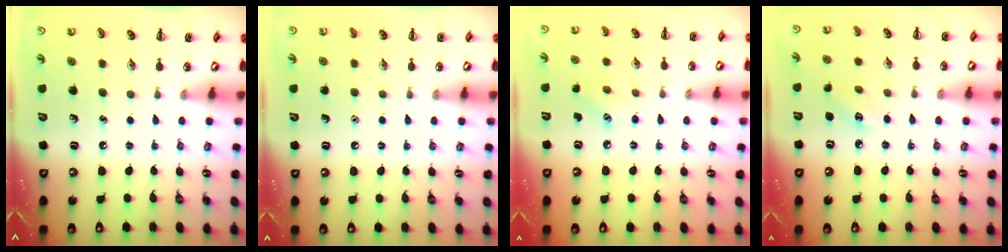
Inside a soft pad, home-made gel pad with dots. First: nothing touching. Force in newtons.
{"total": 1.5, "press": 1.5, "slide": 0.1}
{"total": 4.8, "press": 4.6, "slide": 1.3}
{"total": 2.6, "press": 2.5, "slide": 0.7}